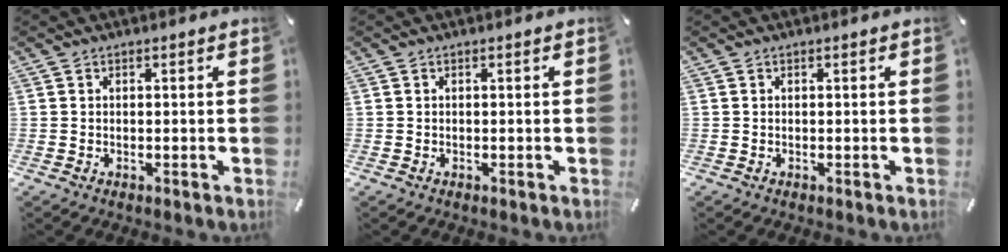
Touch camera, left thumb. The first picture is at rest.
{"total": 0.0}
{"total": 0.0}